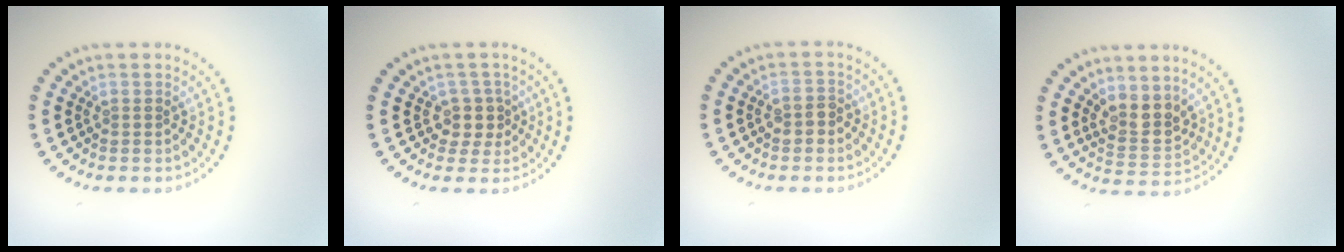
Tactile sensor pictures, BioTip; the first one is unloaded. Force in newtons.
{"total": 2.3, "press": 1.9, "slide": 1.3}
{"total": 1.7, "press": 1.7, "slide": 0.3}
{"total": 3.2, "press": 2.9, "slide": 1.3}